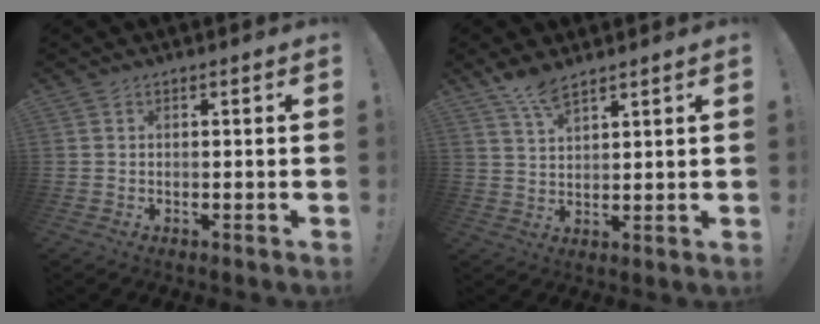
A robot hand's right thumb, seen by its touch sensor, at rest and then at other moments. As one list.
[{"total": 6.2, "force": [4.9, 1.6, 3.5], "torque": [-0.068, -0.026, 0.089]}]